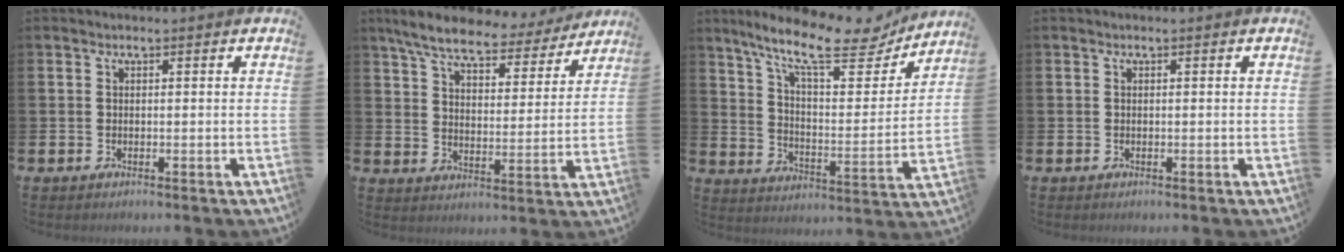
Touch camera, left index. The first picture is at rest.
{"total": 7.6, "force": [6.7, 1.8, 3.0], "torque": [-0.085, -0.036, 0.114]}
{"total": 12.8, "force": [10.4, 3.4, 6.6], "torque": [-0.141, -0.063, 0.173]}
{"total": 0.0}